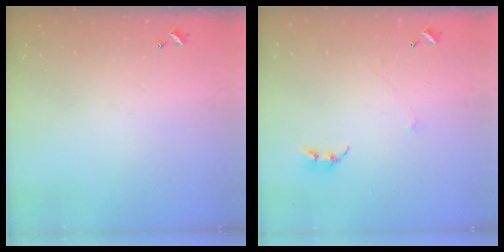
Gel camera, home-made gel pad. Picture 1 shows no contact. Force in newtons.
{"total": 0.7, "press": 0.6, "slide": 0.5}